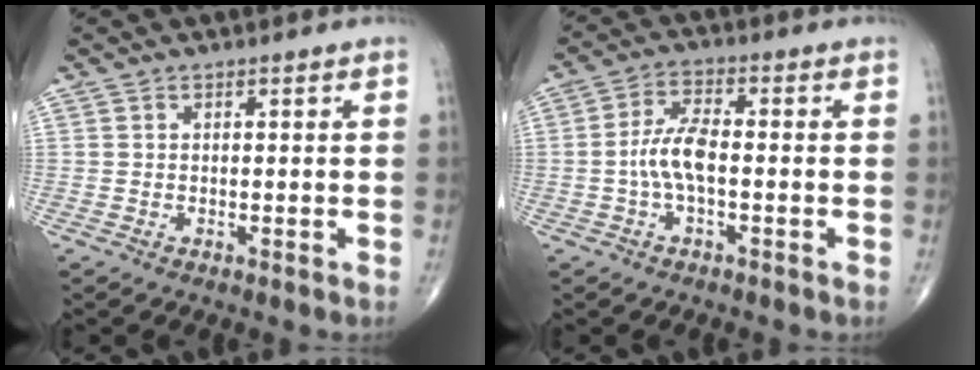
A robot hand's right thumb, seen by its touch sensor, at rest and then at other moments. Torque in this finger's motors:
{"motor_torque": [1.21, 1.05, 0.71, -0.20, 0.13]}